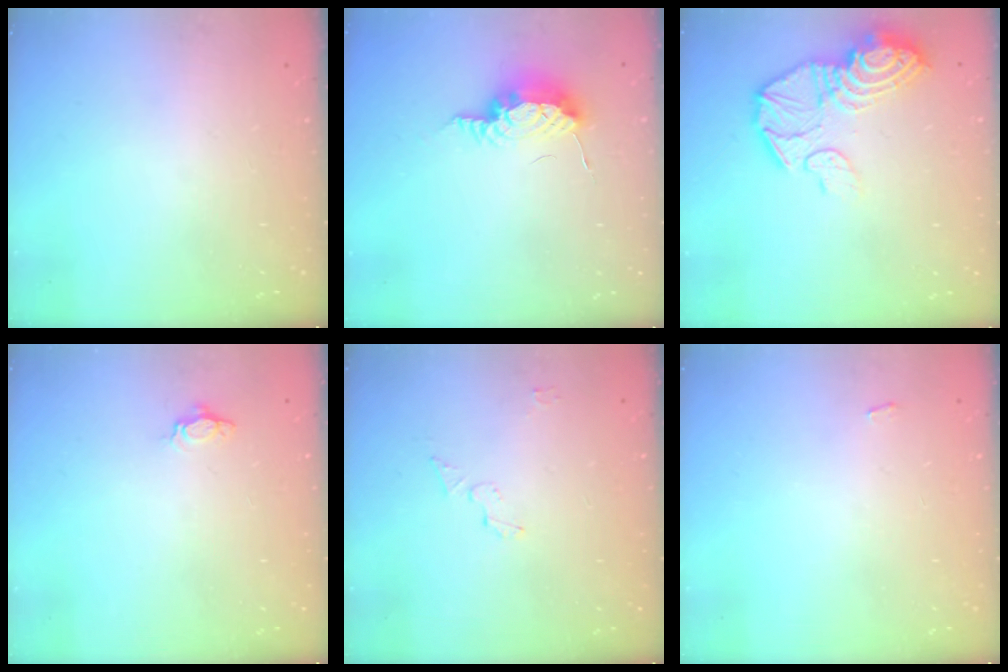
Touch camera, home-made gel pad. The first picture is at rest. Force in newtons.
{"total": 8.5, "press": 8.3, "slide": 1.8}
{"total": 16.1, "press": 16.0, "slide": 1.4}
{"total": 3.2, "press": 3.2, "slide": 0.4}
{"total": 4.0, "press": 4.0, "slide": 0.1}
{"total": 2.2, "press": 2.2, "slide": 0.3}